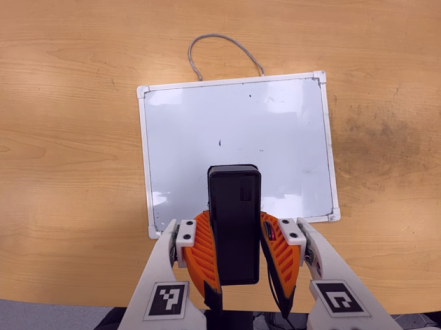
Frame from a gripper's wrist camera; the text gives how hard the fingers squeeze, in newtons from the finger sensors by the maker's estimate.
{"total": 7.0, "left": 6.4, "right": 7.6}